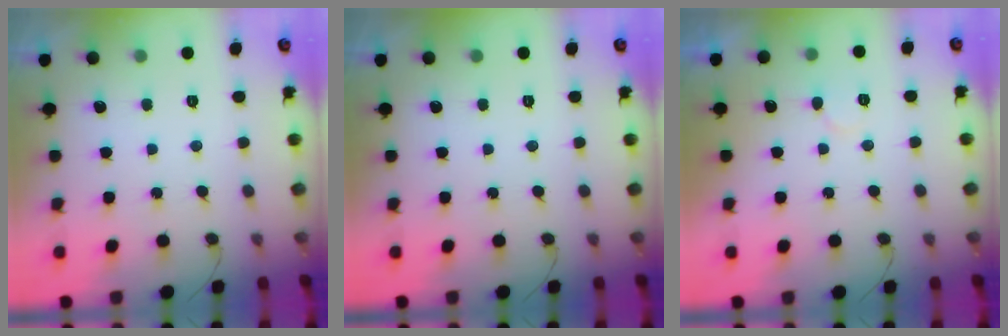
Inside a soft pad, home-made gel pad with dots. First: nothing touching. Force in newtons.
{"total": 0.0}
{"total": 5.7, "press": 5.6, "slide": 0.6}